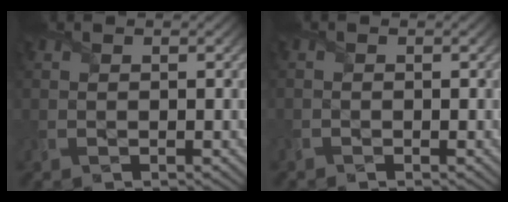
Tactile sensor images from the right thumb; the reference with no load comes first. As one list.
[{"total": 0.6, "force": [-0.6, 0.1, 0.0], "torque": [-0.001, -0.002, -0.013]}]